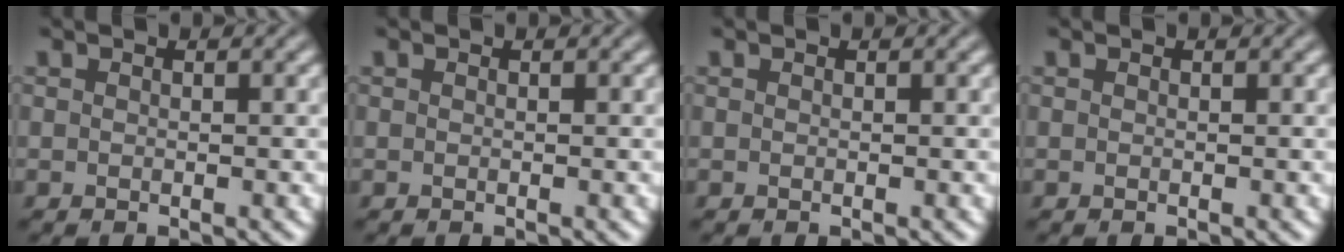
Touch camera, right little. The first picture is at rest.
{"total": 0.0}
{"total": 0.0}
{"total": 0.0}